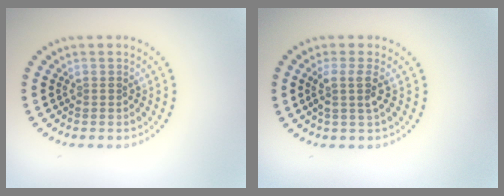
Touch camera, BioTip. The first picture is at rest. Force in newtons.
{"total": 2.0, "press": 1.6, "slide": 1.3}